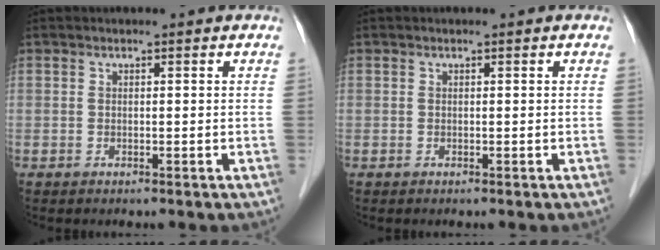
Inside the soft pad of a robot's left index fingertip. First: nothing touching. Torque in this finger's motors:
{"motor_torque": [0.00, 0.00, 0.00, 0.00]}